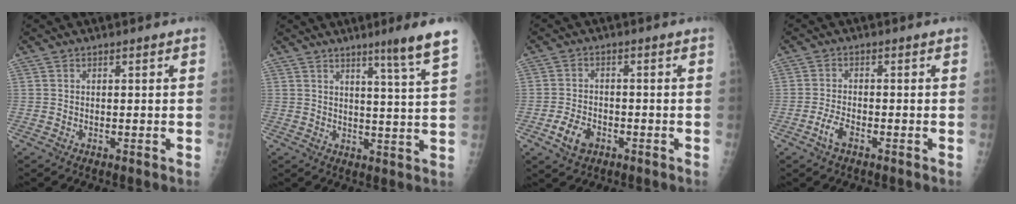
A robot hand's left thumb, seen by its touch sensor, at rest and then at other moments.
{"total": 8.4, "force": [5.6, -1.0, 6.2], "torque": [-0.088, -0.039, 0.076]}
{"total": 4.9, "force": [-2.3, 3.3, 2.8], "torque": [-0.048, 0.012, -0.039]}
{"total": 3.0, "force": [-1.7, 1.2, 2.1], "torque": [-0.048, 0.009, -0.034]}